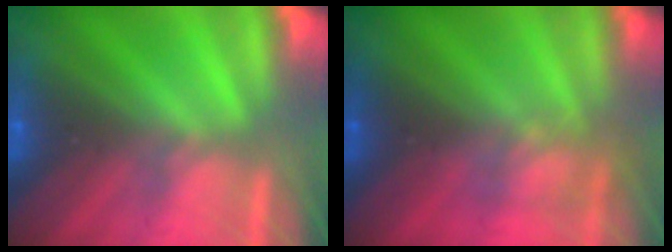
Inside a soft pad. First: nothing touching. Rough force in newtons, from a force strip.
{"total": 2.4}